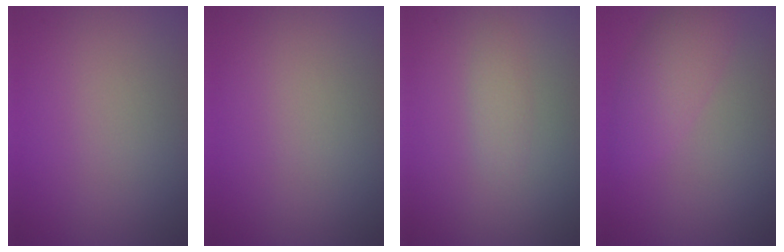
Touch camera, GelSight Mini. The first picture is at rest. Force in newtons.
{"total": 0.0}
{"total": 1.1, "press": 1.1, "slide": 0.1}
{"total": 3.1, "press": 3.1, "slide": 0.2}